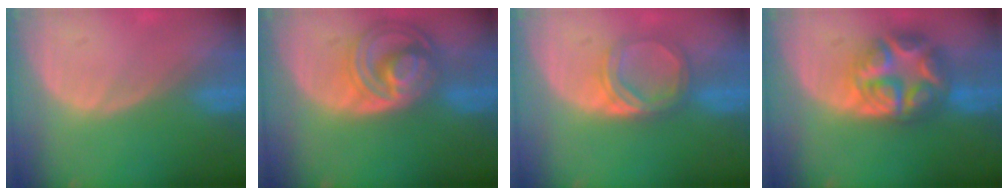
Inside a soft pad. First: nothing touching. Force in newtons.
{"total": 8.7, "press": 7.5, "slide": 4.4}
{"total": 5.2, "press": 4.6, "slide": 2.5}
{"total": 9.0, "press": 9.0, "slide": 0.4}